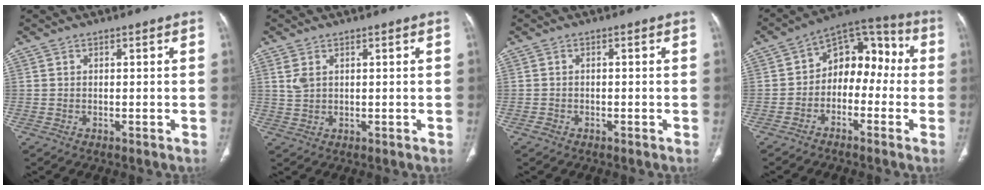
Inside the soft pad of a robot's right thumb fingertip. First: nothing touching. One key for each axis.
{"total": 2.6, "fx": 1.1, "fy": 1.5, "fz": 1.7, "tx": -0.039, "ty": 0.004, "tz": 0.033}
{"total": 0.9, "fx": -0.6, "fy": 0.6, "fz": 0.3, "tx": -0.008, "ty": 0.004, "tz": -0.013}
{"total": 11.5, "fx": -1.4, "fy": 8.2, "fz": 8.0, "tx": -0.068, "ty": 0.052, "tz": -0.042}